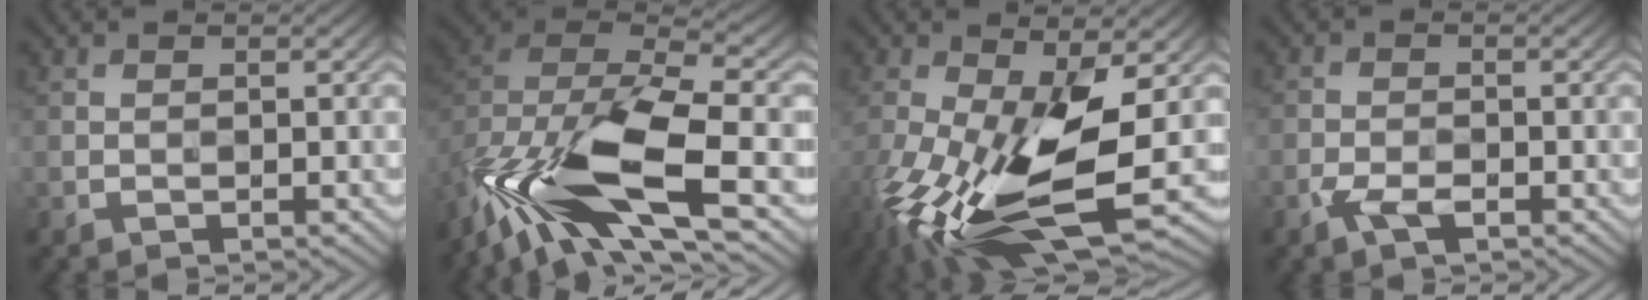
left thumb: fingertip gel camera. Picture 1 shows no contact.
{"total": 16.4, "force": [-7.6, 7.6, 12.4], "torque": [-0.271, -0.030, -0.135]}
{"total": 15.6, "force": [-5.3, 5.6, 13.5], "torque": [-0.303, -0.044, -0.088]}
{"total": 2.9, "force": [-1.6, 1.4, 1.9], "torque": [-0.039, -0.001, -0.036]}